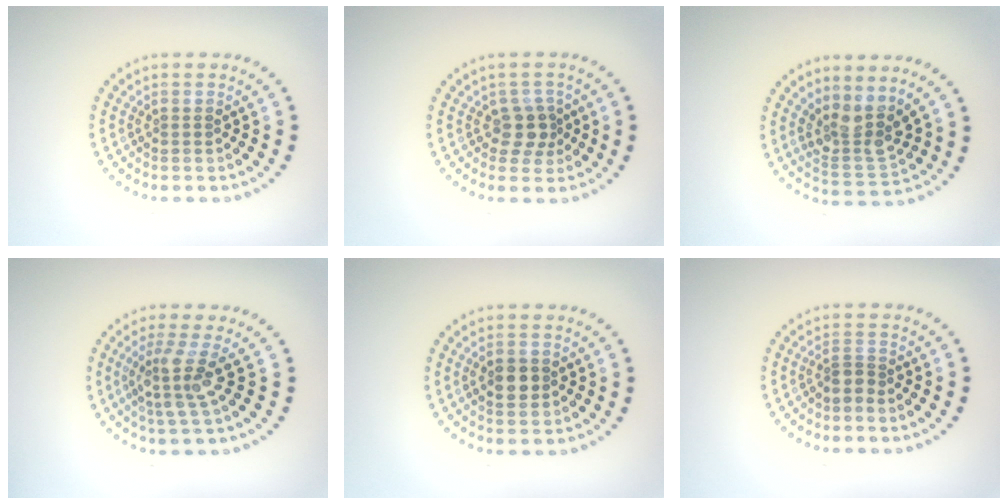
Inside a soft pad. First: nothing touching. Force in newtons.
{"total": 2.2, "press": 1.8, "slide": 1.3}
{"total": 3.7, "press": 3.2, "slide": 1.9}
{"total": 3.2, "press": 2.4, "slide": 2.2}
{"total": 2.9, "press": 2.9, "slide": 0.0}
{"total": 1.3, "press": 0.8, "slide": 1.1}